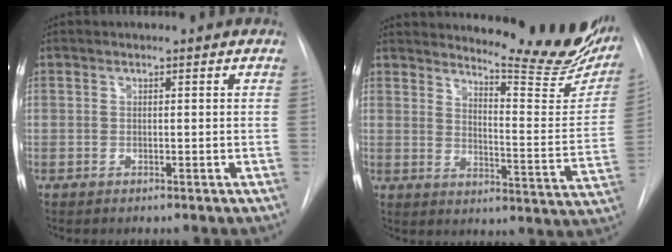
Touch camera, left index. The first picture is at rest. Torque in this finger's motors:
{"motor_torque": [0.77, -0.94, -0.02, 0.00]}